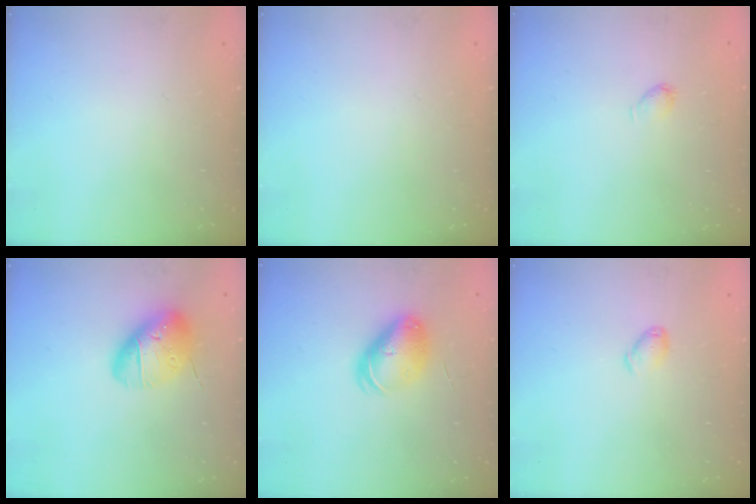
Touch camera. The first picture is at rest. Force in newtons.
{"total": 0.0}
{"total": 3.2, "press": 3.1, "slide": 0.5}
{"total": 14.1, "press": 13.9, "slide": 2.6}
{"total": 9.0, "press": 8.9, "slide": 1.3}
{"total": 5.1, "press": 5.0, "slide": 0.8}